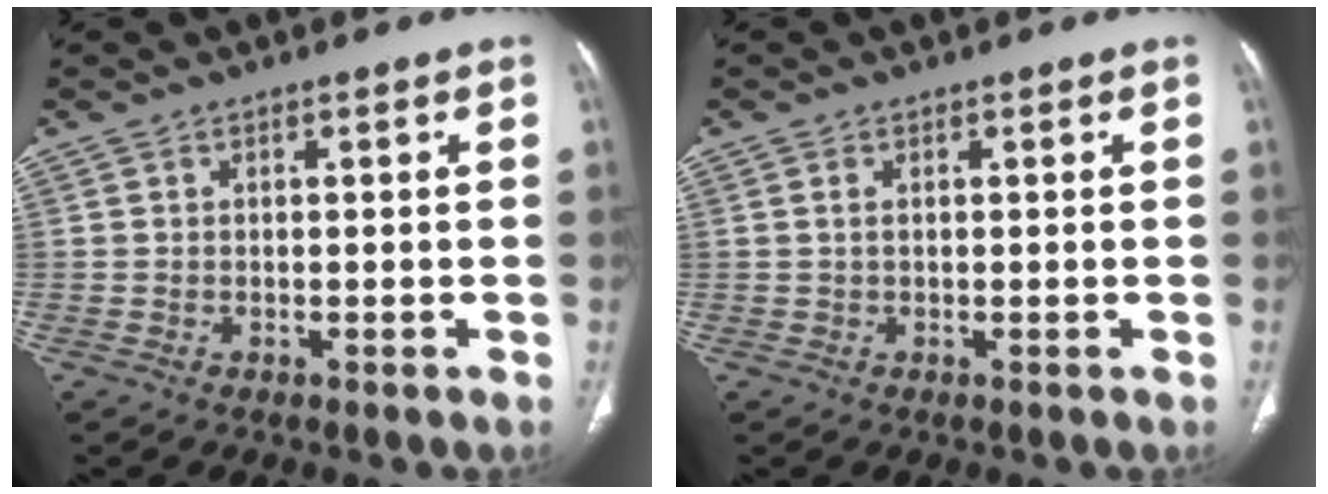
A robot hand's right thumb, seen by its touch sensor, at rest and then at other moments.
{"total": 0.9, "force": [0.2, 0.4, 0.7], "torque": [-0.017, 0.002, 0.005]}